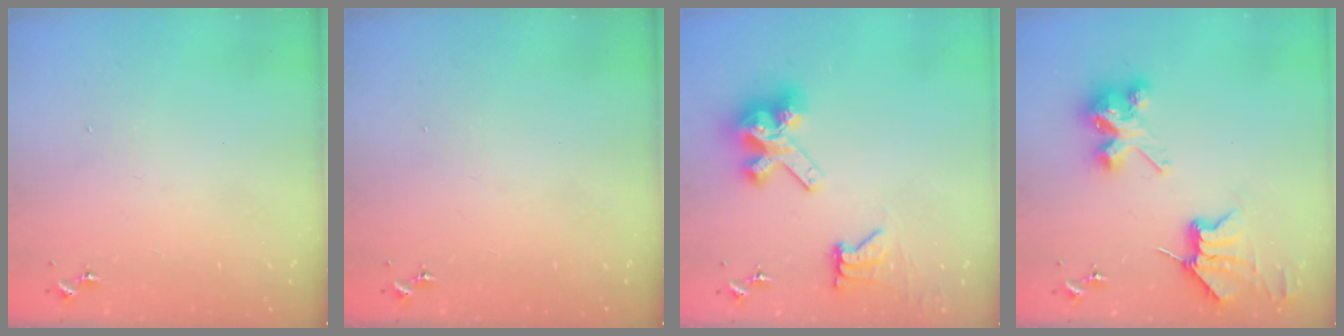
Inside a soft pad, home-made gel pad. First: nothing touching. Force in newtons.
{"total": 0.0}
{"total": 12.1, "press": 12.0, "slide": 0.6}
{"total": 10.1, "press": 10.1, "slide": 0.4}